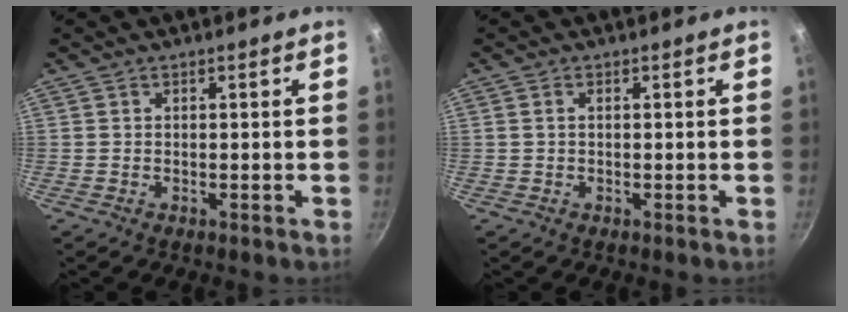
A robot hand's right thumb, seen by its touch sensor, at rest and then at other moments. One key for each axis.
{"total": 1.0, "fx": 0.1, "fy": 0.6, "fz": 0.8, "tx": -0.015, "ty": 0.004, "tz": 0.001}